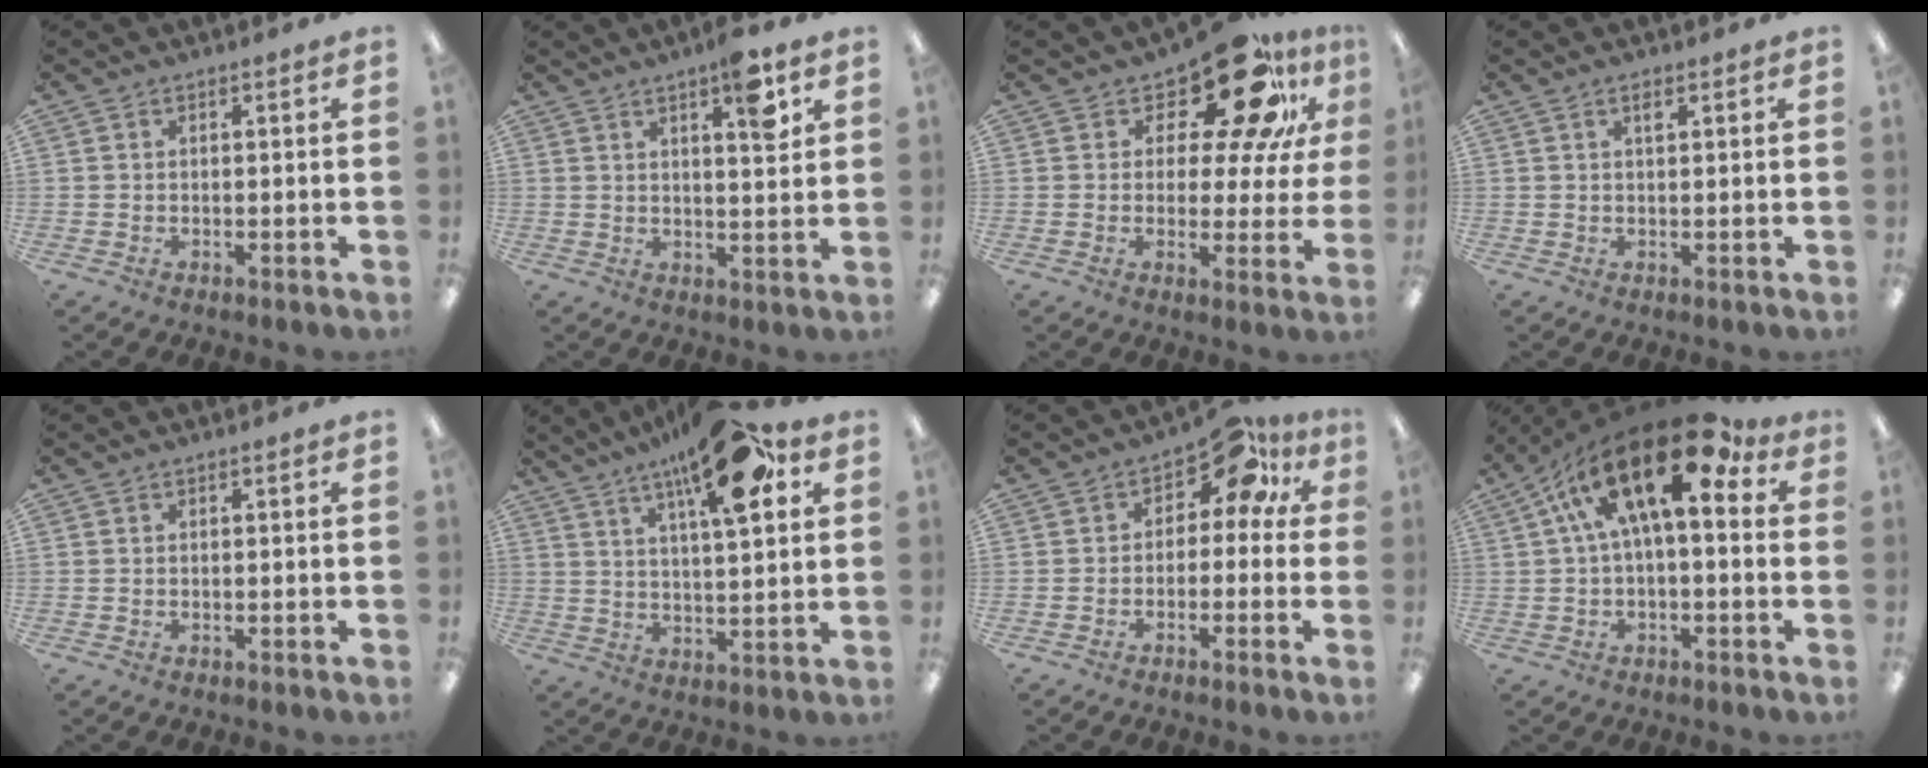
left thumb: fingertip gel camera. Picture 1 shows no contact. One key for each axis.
{"total": 7.8, "fx": 4.5, "fy": 2.1, "fz": 6.0, "tx": -0.072, "ty": -0.024, "tz": 0.066}
{"total": 17.6, "fx": 11.5, "fy": 7.0, "fz": 11.3, "tx": -0.173, "ty": -0.077, "tz": 0.191}
{"total": 1.6, "fx": 0.9, "fy": 0.6, "fz": 1.2, "tx": -0.027, "ty": 0.003, "tz": 0.016}
{"total": 0.0}
{"total": 18.1, "fx": 10.4, "fy": 6.1, "fz": 13.5, "tx": -0.205, "ty": -0.042, "tz": 0.161}
{"total": 8.1, "fx": 3.8, "fy": 4.5, "fz": 5.6, "tx": -0.078, "ty": -0.025, "tz": 0.064}
{"total": 20.0, "fx": 8.5, "fy": 8.1, "fz": 16.1, "tx": -0.299, "ty": -0.042, "tz": 0.141}